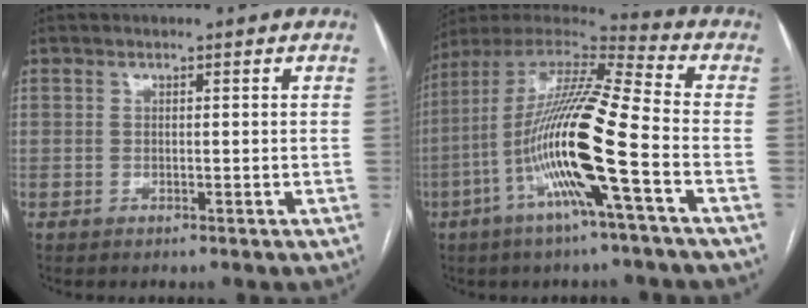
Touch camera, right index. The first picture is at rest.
{"total": 18.9, "force": [-5.5, 0.5, 18.1], "torque": [-0.357, -0.002, -0.111]}